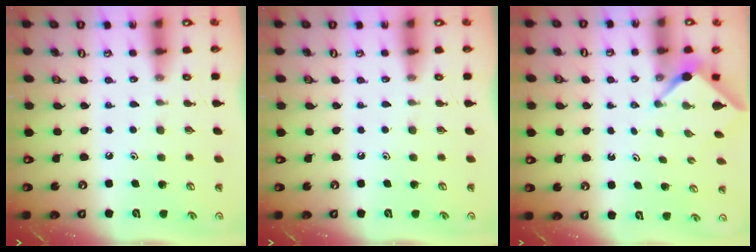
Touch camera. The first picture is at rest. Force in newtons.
{"total": 0.0}
{"total": 2.4, "press": 2.4, "slide": 0.3}